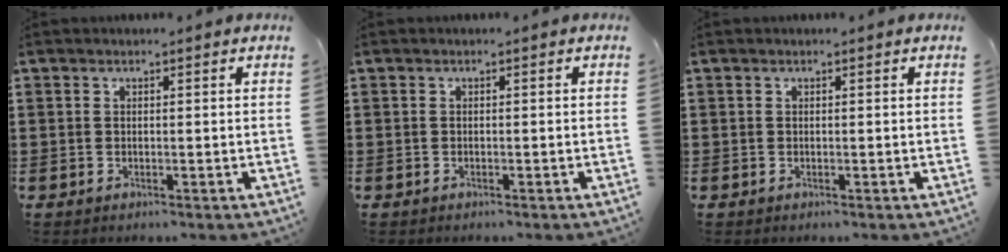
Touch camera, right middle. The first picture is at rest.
{"total": 0.0}
{"total": 0.0}